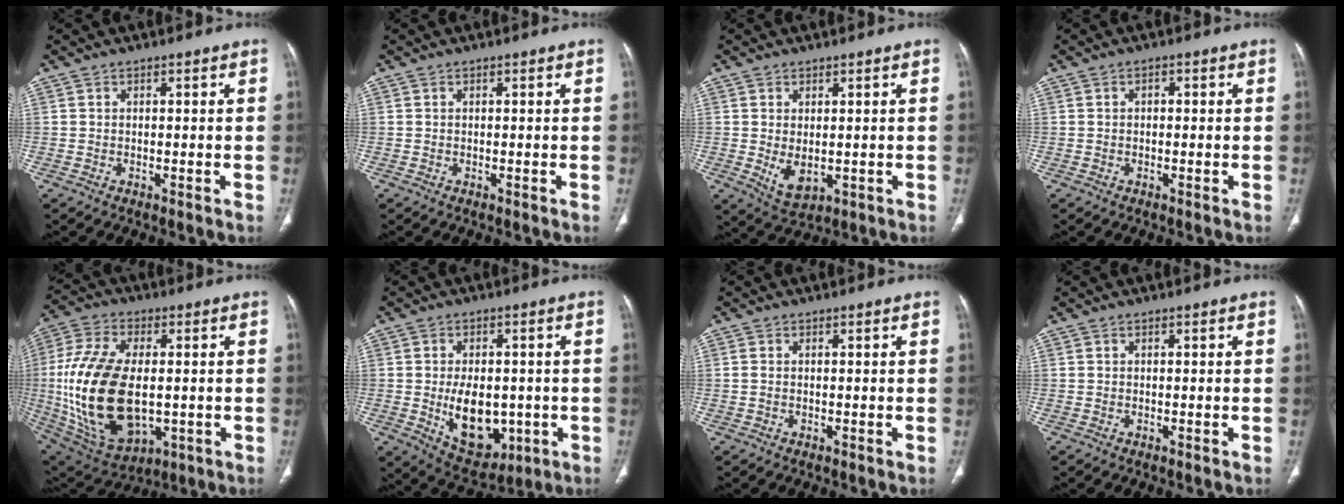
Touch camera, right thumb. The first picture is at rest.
{"total": 0.0}
{"total": 5.0, "force": [-0.4, 2.8, 4.1], "torque": [-0.068, -0.011, 0.011]}
{"total": 0.9, "force": [0.0, 0.6, 0.6], "torque": [-0.010, 0.003, -0.002]}
{"total": 23.8, "force": [-1.3, 13.1, 19.8], "torque": [-0.407, -0.010, 0.000]}
{"total": 12.6, "force": [-1.9, 7.9, 9.5], "torque": [-0.119, -0.006, -0.008]}
{"total": 0.8, "force": [0.0, 0.4, 0.7], "torque": [-0.023, 0.001, 0.000]}
{"total": 0.0}